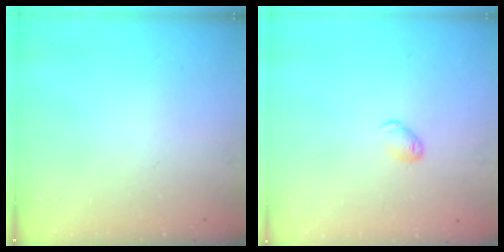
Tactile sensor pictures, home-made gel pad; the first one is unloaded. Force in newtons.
{"total": 6.6, "press": 6.5, "slide": 1.1}